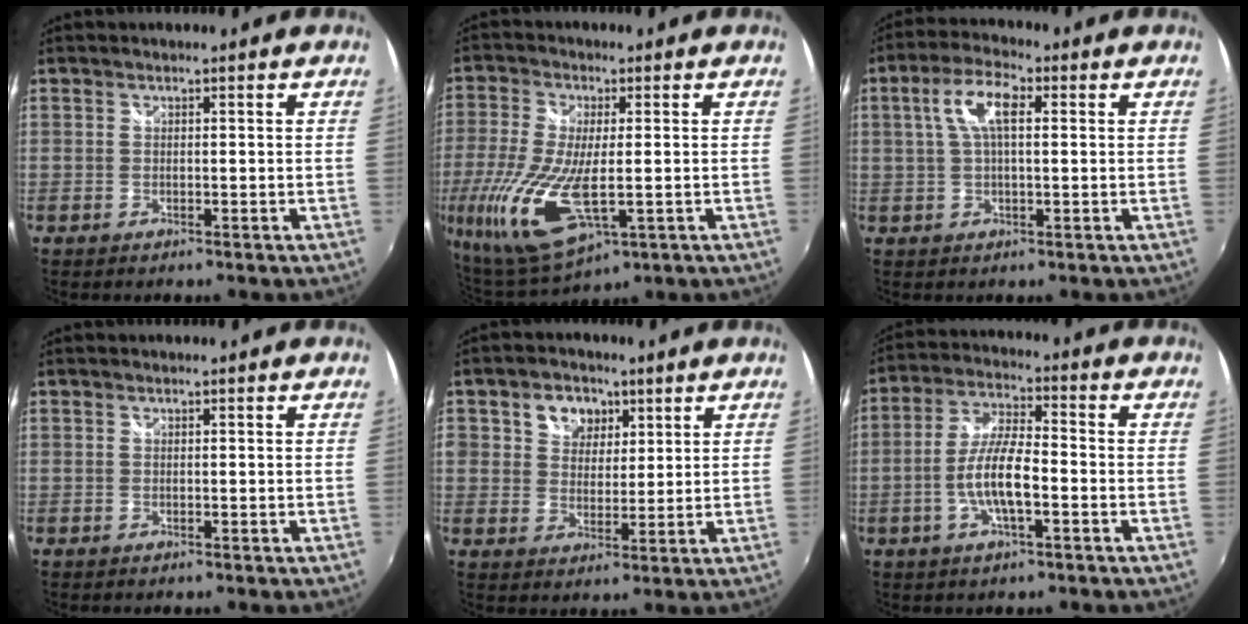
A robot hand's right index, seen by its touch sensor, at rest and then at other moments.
{"total": 19.3, "force": [-4.5, 8.2, 16.8], "torque": [-0.375, -0.047, -0.071]}
{"total": 7.0, "force": [1.6, 2.7, 6.3], "torque": [-0.124, 0.018, 0.028]}
{"total": 0.0}
{"total": 7.8, "force": [3.1, 6.6, 2.9], "torque": [-0.060, 0.023, 0.051]}
{"total": 9.1, "force": [-2.9, 2.2, 8.4], "torque": [-0.171, 0.006, -0.053]}